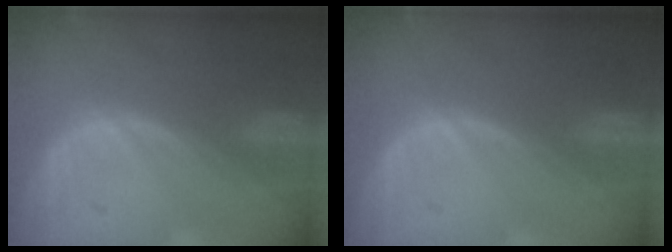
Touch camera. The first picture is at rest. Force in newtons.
{"total": 0.0}